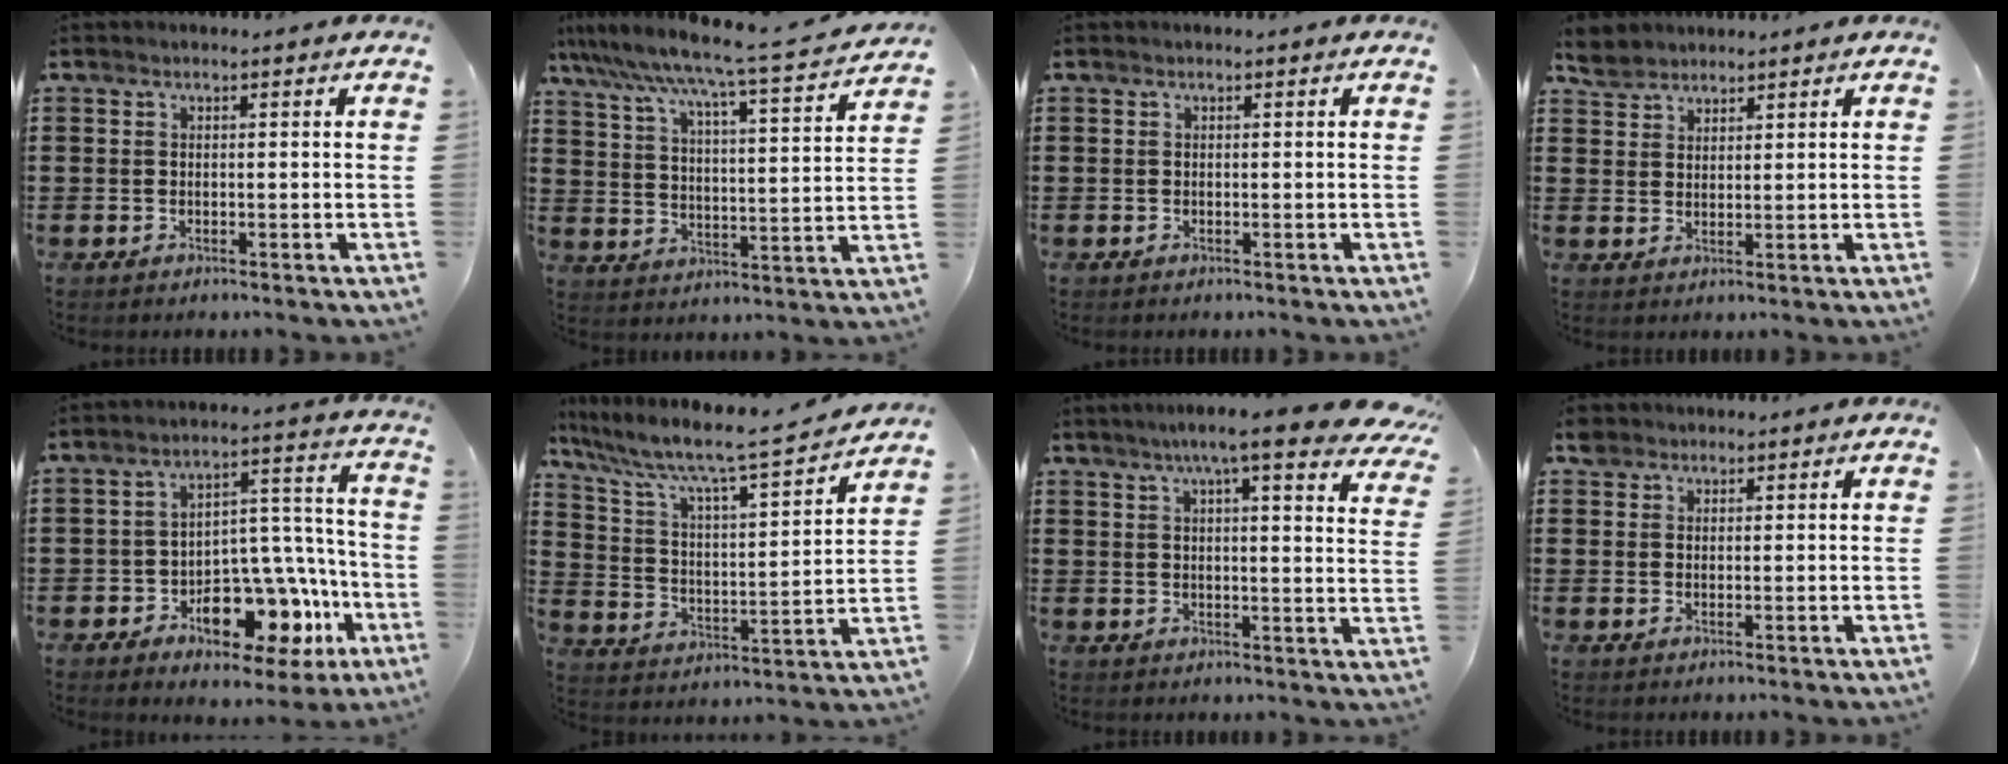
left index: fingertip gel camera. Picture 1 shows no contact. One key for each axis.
{"total": 6.2, "fx": 5.5, "fy": -0.7, "fz": 2.9, "tx": -0.083, "ty": -0.053, "tz": 0.082}
{"total": 0.0}
{"total": 3.4, "fx": 3.0, "fy": 1.6, "fz": 0.2, "tx": -0.016, "ty": 0.004, "tz": 0.058}
{"total": 11.1, "fx": -6.3, "fy": 6.1, "fz": 6.9, "tx": -0.105, "ty": 0.018, "tz": -0.105}
{"total": 7.5, "fx": 6.4, "fy": 0.5, "fz": 3.9, "tx": -0.107, "ty": -0.053, "tz": 0.100}
{"total": 8.8, "fx": 6.9, "fy": 0.2, "fz": 5.5, "tx": -0.101, "ty": -0.023, "tz": 0.114}
{"total": 2.1, "fx": 1.6, "fy": 1.3, "fz": 0.3, "tx": -0.012, "ty": 0.006, "tz": 0.031}